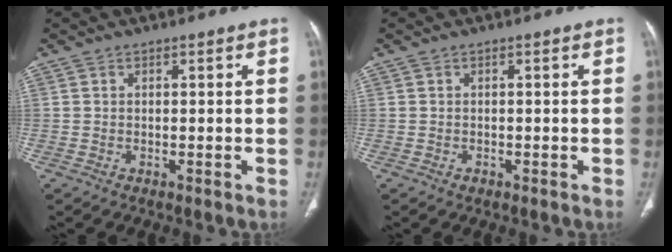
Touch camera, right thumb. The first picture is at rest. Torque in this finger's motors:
{"motor_torque": [0.26, -0.04, 0.28, -0.16, 0.03]}